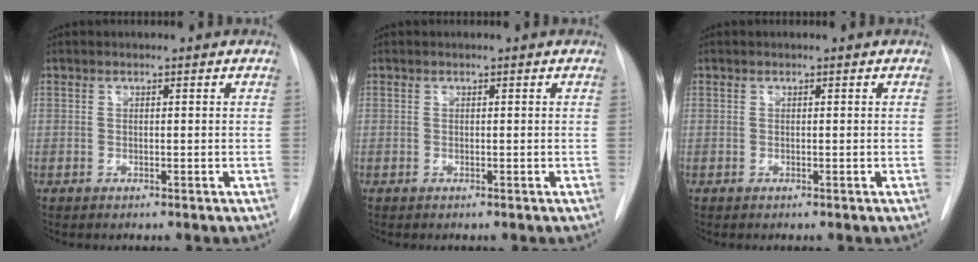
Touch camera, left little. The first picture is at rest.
{"total": 0.0}
{"total": 0.0}